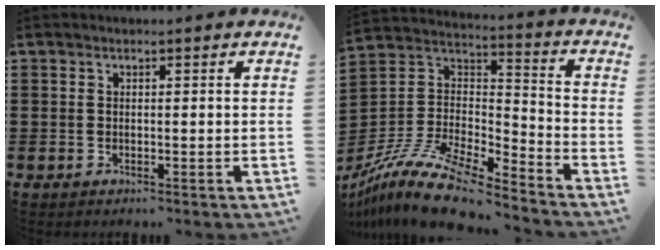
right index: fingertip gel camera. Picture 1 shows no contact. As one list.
[{"total": 14.0, "force": [-11.3, 3.6, 7.5], "torque": [-0.150, 0.035, -0.215]}]